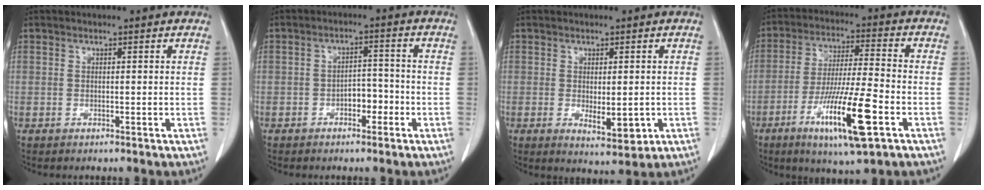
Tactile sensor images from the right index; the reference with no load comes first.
{"total": 3.6, "force": [-1.7, 1.8, 2.6], "torque": [-0.038, 0.012, -0.028]}
{"total": 5.0, "force": [-1.0, 1.8, 4.5], "torque": [-0.063, -0.011, -0.005]}
{"total": 14.5, "force": [-6.2, 1.0, 13.1], "torque": [-0.242, -0.022, -0.105]}